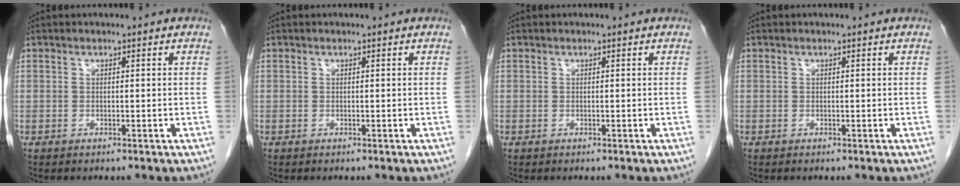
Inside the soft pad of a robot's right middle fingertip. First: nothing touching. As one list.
[{"total": 0.0}, {"total": 0.0}, {"total": 0.0}]